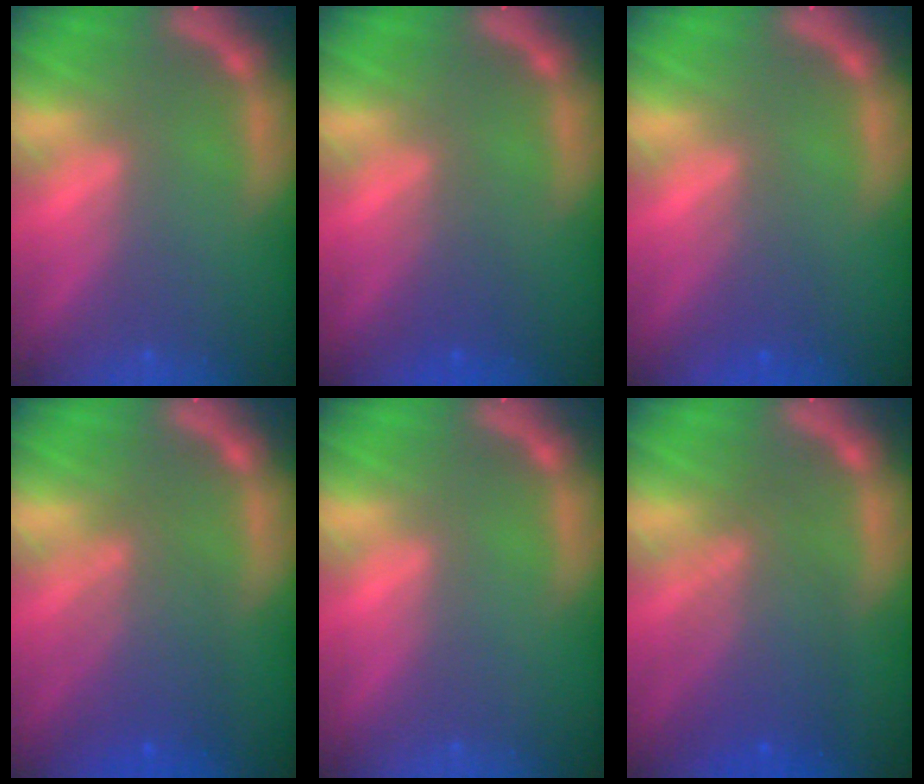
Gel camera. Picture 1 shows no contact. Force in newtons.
{"total": 2.0}
{"total": 2.0}
{"total": 5.1}
{"total": 0.0}
{"total": 6.0}